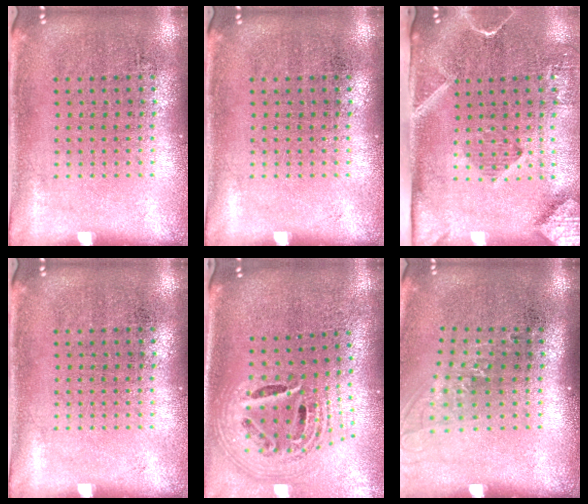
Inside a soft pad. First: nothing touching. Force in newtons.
{"total": 0.0}
{"total": 2.9, "press": 2.1, "slide": 2.0}
{"total": 0.0}
{"total": 2.7, "press": 1.8, "slide": 1.9}
{"total": 1.3, "press": 1.0, "slide": 0.8}